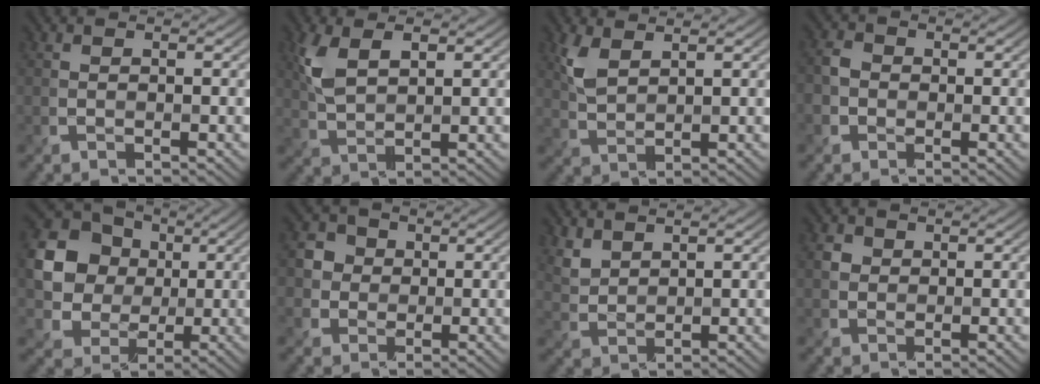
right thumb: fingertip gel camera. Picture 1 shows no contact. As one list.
[{"total": 5.3, "force": [2.3, 2.6, 4.0], "torque": [-0.105, 0.000, 0.047]}, {"total": 3.8, "force": [2.3, 1.6, 2.5], "torque": [-0.075, 0.002, 0.052]}, {"total": 2.6, "force": [-0.7, 2.3, 0.9], "torque": [-0.027, 0.000, -0.019]}, {"total": 14.5, "force": [3.2, 12.6, 6.4], "torque": [-0.211, 0.026, 0.075]}, {"total": 3.5, "force": [0.5, 3.3, 0.9], "torque": [-0.031, 0.003, 0.004]}, {"total": 3.1, "force": [2.6, 1.2, 1.3], "torque": [-0.042, -0.001, 0.063]}, {"total": 1.6, "force": [0.7, 1.4, 0.3], "torque": [-0.014, 0.000, 0.014]}]